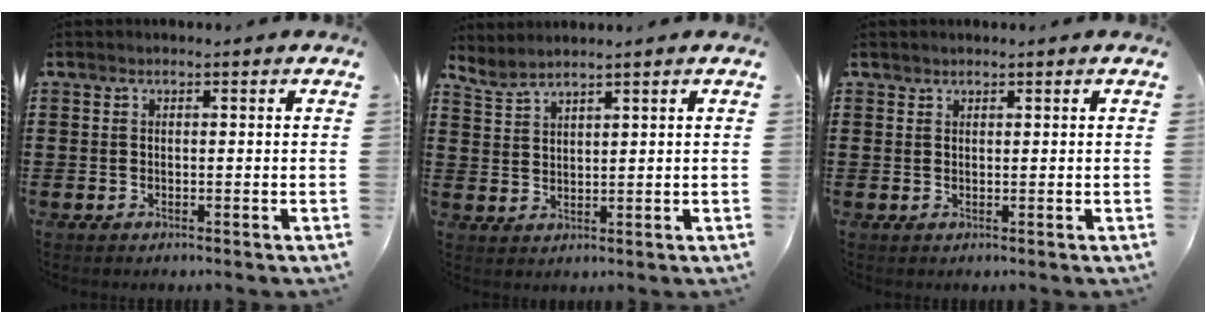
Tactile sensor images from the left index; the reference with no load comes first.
{"total": 2.4, "force": [2.3, 0.0, 0.5], "torque": [-0.017, -0.005, 0.045]}
{"total": 0.8, "force": [0.7, 0.2, 0.1], "torque": [-0.003, 0.000, 0.015]}